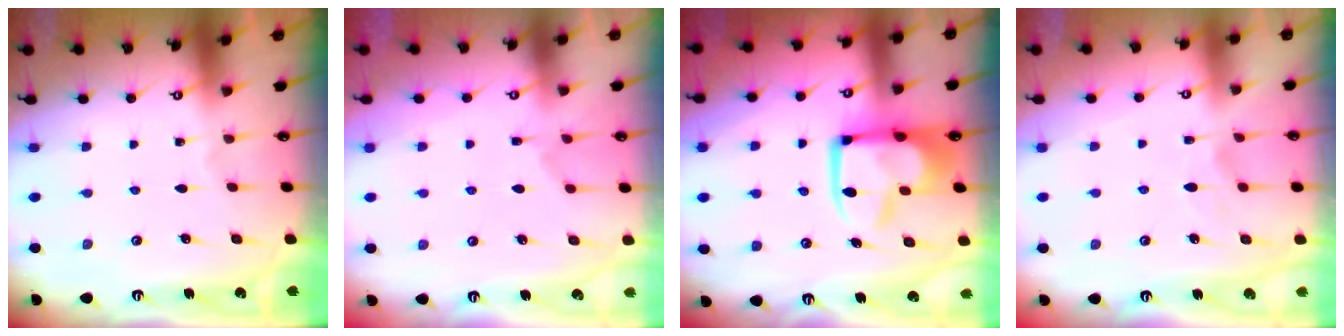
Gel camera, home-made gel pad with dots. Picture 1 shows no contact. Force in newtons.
{"total": 2.4, "press": 2.1, "slide": 1.1}
{"total": 13.1, "press": 13.0, "slide": 1.4}
{"total": 2.0, "press": 1.6, "slide": 1.1}